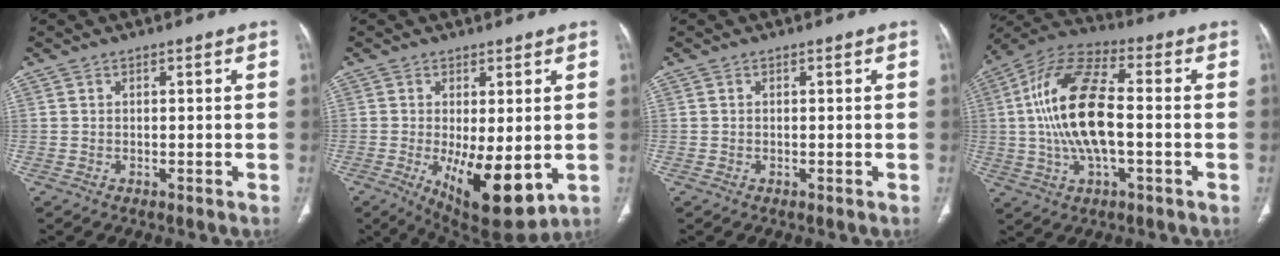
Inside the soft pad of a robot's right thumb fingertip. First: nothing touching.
{"total": 12.7, "force": [-2.4, 4.9, 11.4], "torque": [-0.174, -0.027, -0.018]}
{"total": 0.0}
{"total": 17.3, "force": [-0.5, 7.3, 15.7], "torque": [-0.318, 0.024, -0.015]}